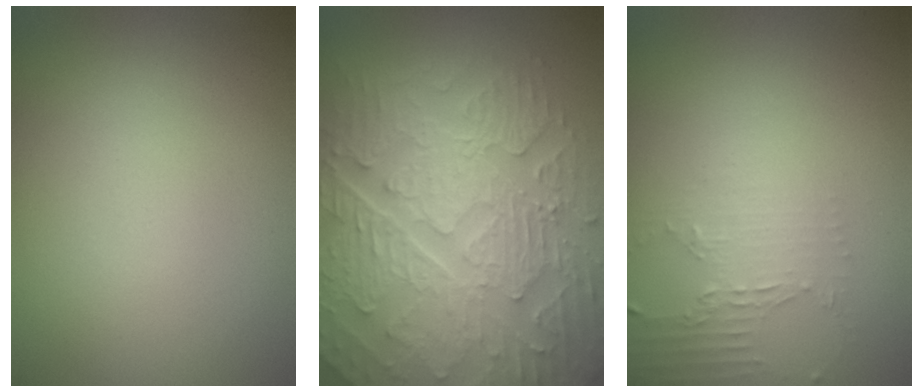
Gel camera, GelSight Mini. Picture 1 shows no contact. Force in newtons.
{"total": 10.3, "press": 7.0, "slide": 7.6}
{"total": 2.0, "press": 1.5, "slide": 1.4}